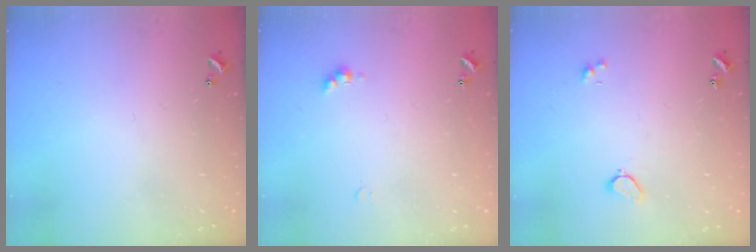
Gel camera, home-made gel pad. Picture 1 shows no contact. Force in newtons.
{"total": 2.0, "press": 2.0, "slide": 0.5}
{"total": 2.8, "press": 2.7, "slide": 0.6}